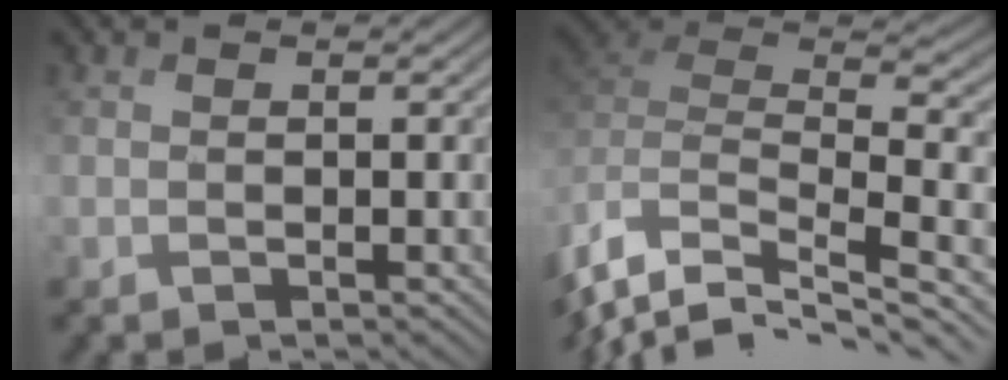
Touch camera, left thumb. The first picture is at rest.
{"total": 11.7, "force": [-7.1, 5.1, 7.8], "torque": [-0.208, -0.016, -0.115]}